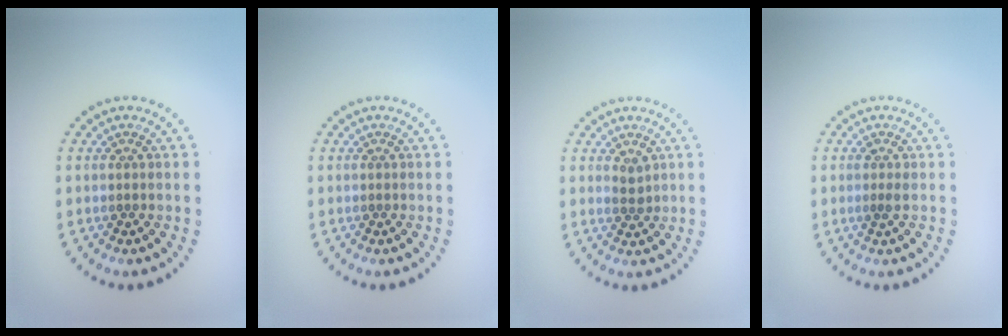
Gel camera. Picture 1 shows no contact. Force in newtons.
{"total": 0.0}
{"total": 1.1, "press": 1.0, "slide": 0.4}
{"total": 0.9, "press": 0.8, "slide": 0.3}